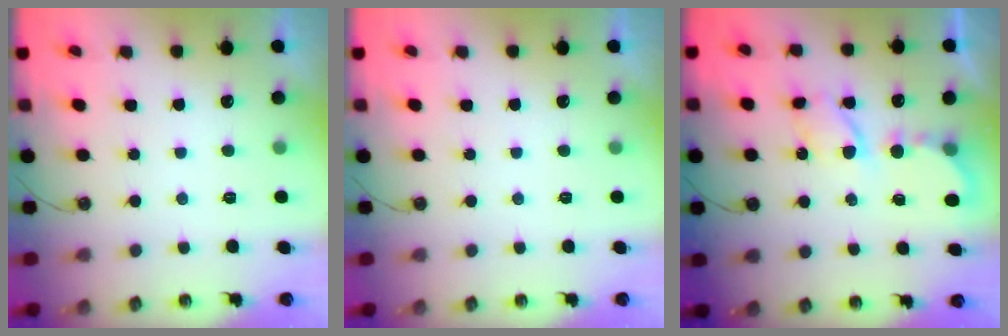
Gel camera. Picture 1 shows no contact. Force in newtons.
{"total": 0.0}
{"total": 6.2, "press": 6.2, "slide": 0.4}